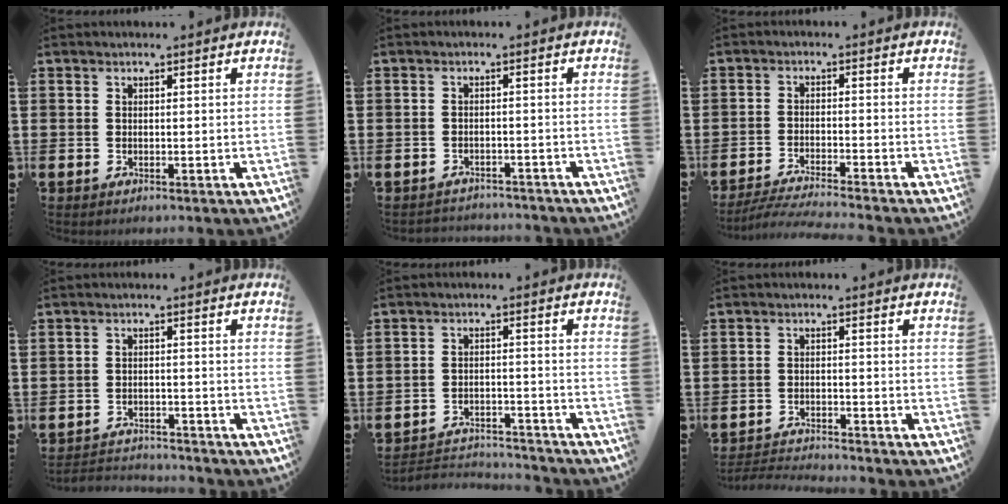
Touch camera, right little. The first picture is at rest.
{"total": 1.7, "force": [-1.7, 0.1, -0.2], "torque": [-0.001, 0.003, -0.038]}
{"total": 3.2, "force": [-3.0, -0.3, 1.2], "torque": [-0.017, -0.003, -0.058]}
{"total": 2.6, "force": [-2.5, 0.2, -0.3], "torque": [-0.004, 0.001, -0.057]}
{"total": 3.1, "force": [-3.1, 0.4, 0.1], "torque": [-0.009, 0.004, -0.067]}
{"total": 2.6, "force": [-2.6, -0.1, -0.1], "torque": [-0.003, 0.002, -0.056]}